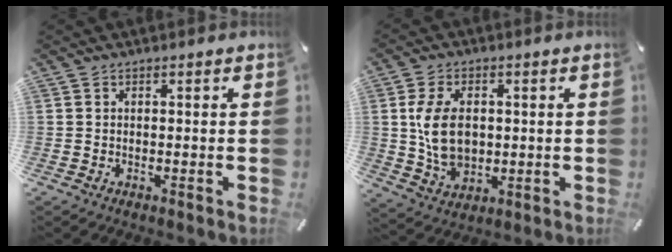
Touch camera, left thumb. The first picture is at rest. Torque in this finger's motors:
{"motor_torque": [1.96, 1.87, 1.32, -0.06, 0.35]}